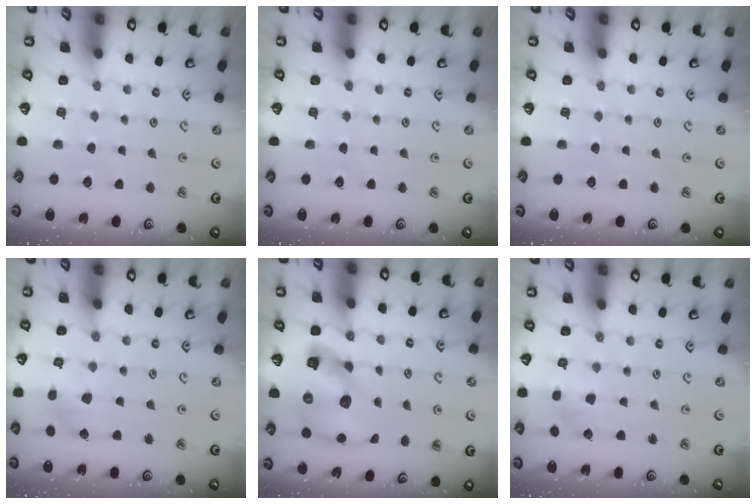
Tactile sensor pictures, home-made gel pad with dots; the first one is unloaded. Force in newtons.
{"total": 0.0}
{"total": 0.0}
{"total": 5.0, "press": 4.9, "slide": 0.6}
{"total": 14.9, "press": 14.7, "slide": 1.9}
{"total": 2.8, "press": 2.8, "slide": 0.4}